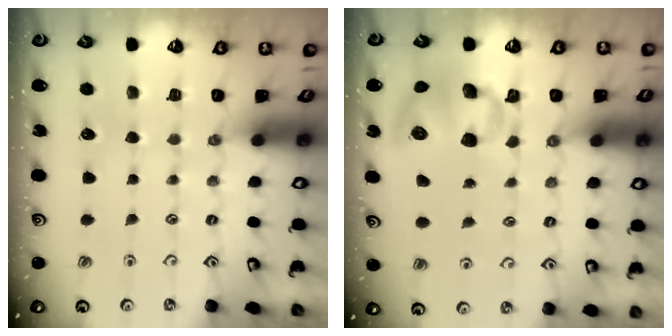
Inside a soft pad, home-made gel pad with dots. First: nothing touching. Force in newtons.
{"total": 11.7, "press": 11.5, "slide": 1.6}